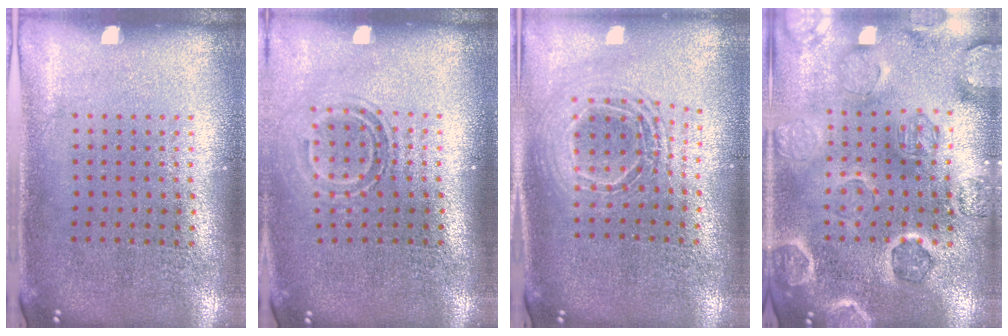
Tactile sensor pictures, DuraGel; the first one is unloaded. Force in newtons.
{"total": 1.6, "press": 1.1, "slide": 1.2}
{"total": 1.9, "press": 1.6, "slide": 1.0}
{"total": 2.1, "press": 2.1, "slide": 0.1}